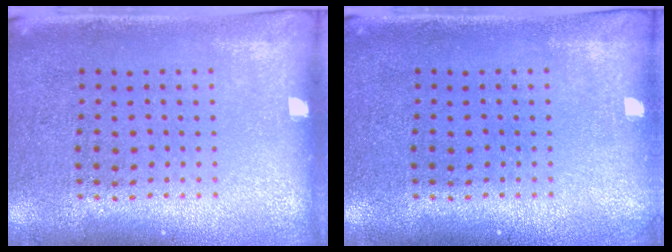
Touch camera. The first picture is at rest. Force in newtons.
{"total": 0.5, "press": 0.5, "slide": 0.1}